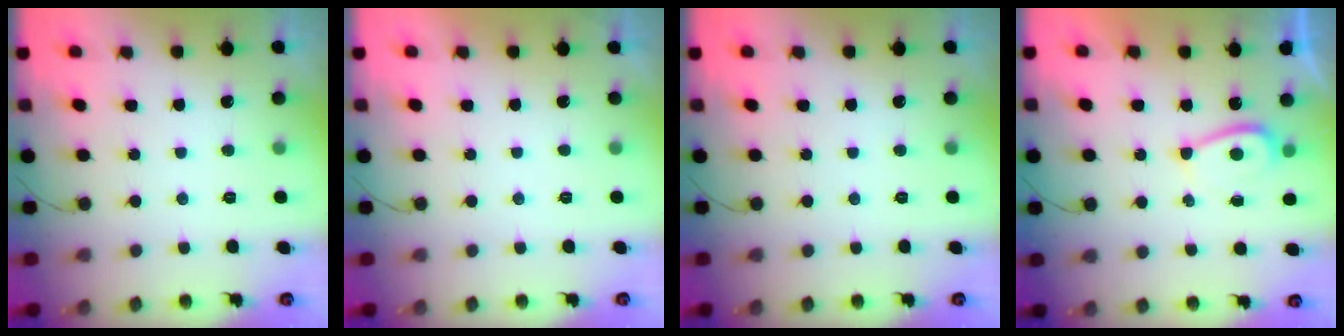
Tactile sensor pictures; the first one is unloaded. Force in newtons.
{"total": 2.3, "press": 2.3, "slide": 0.3}
{"total": 0.0}
{"total": 4.7, "press": 4.7, "slide": 0.3}